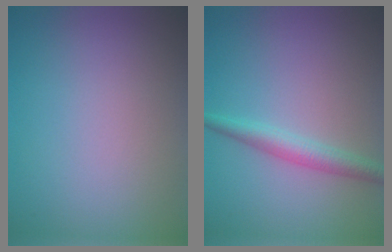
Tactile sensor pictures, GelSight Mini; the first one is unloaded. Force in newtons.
{"total": 2.6, "press": 2.6, "slide": 0.1}